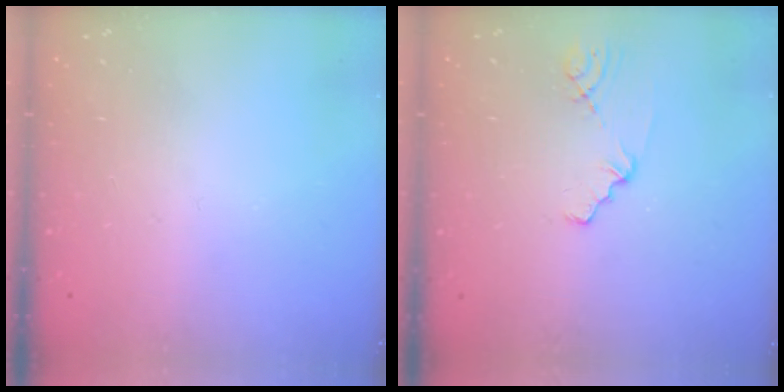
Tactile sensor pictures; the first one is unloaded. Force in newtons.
{"total": 1.1, "press": 1.1, "slide": 0.2}